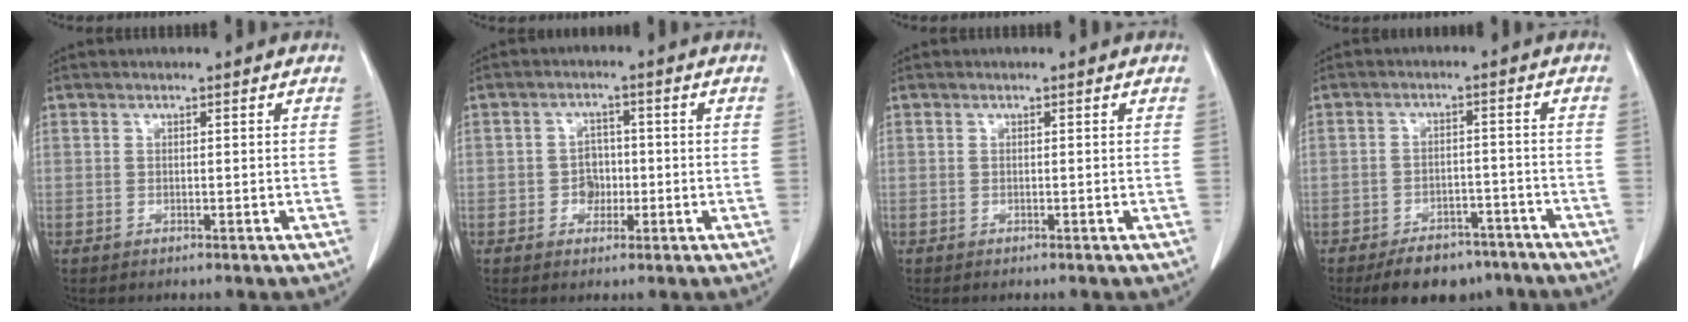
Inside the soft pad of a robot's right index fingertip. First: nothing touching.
{"total": 3.2, "force": [-0.7, 2.7, 1.6], "torque": [-0.019, 0.007, -0.010]}
{"total": 0.0}
{"total": 10.3, "force": [-8.2, 4.4, 4.2], "torque": [-0.055, 0.005, -0.127]}